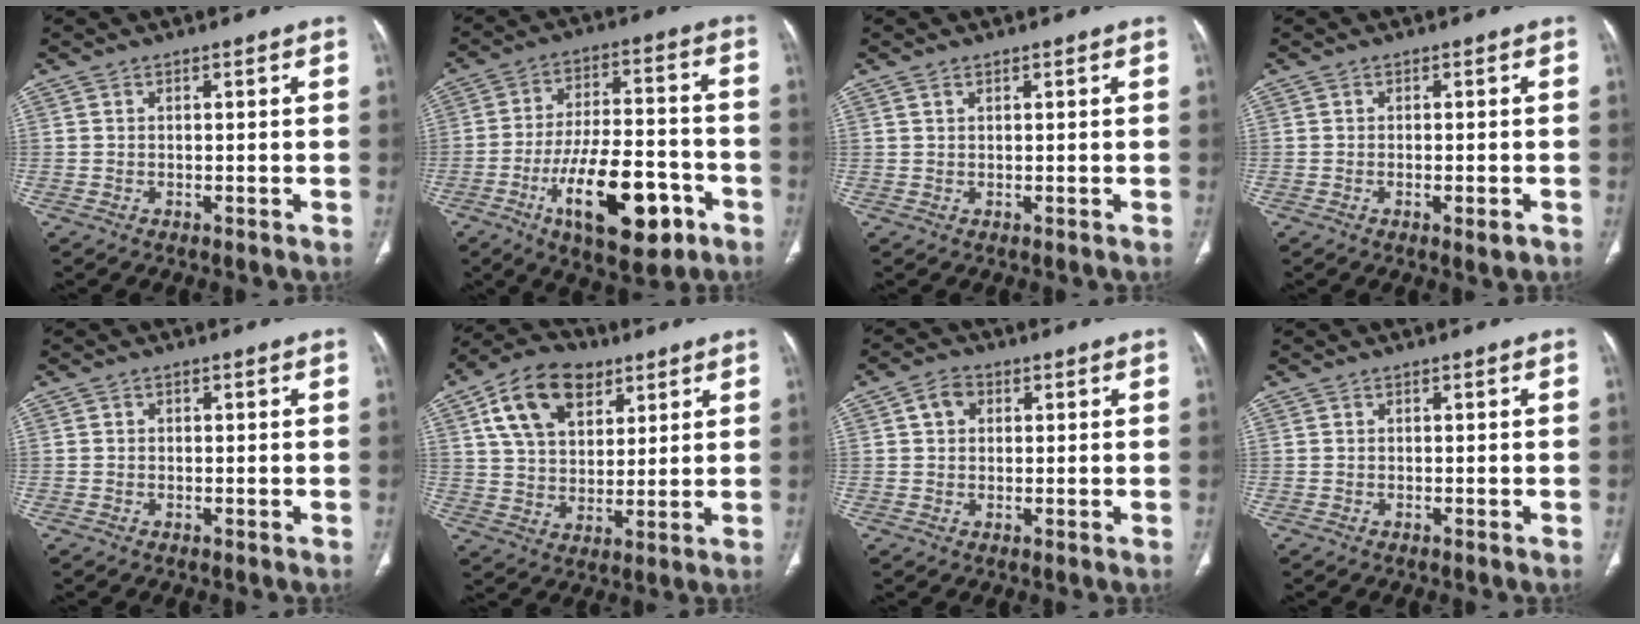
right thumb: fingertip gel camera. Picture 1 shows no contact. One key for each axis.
{"total": 18.4, "fx": -8.1, "fy": 7.7, "fz": 14.7, "tx": -0.222, "ty": 0.038, "tz": -0.121}
{"total": 0.7, "fx": 0.5, "fy": 0.3, "fz": 0.4, "tx": -0.009, "ty": 0.001, "tz": 0.010}
{"total": 2.7, "fx": -1.2, "fy": 0.7, "fz": 2.3, "tx": -0.037, "ty": -0.001, "tz": -0.013}
{"total": 0.6, "fx": 0.1, "fy": 0.5, "fz": 0.1, "tx": 0.004, "ty": 0.002, "tz": 0.000}
{"total": 14.9, "fx": 6.9, "fy": 9.5, "fz": 9.1, "tx": -0.140, "ty": -0.010, "tz": 0.123}
{"total": 3.8, "fx": 1.1, "fy": 3.0, "fz": 2.0, "tx": -0.026, "ty": 0.008, "tz": 0.019}
{"total": 0.0}